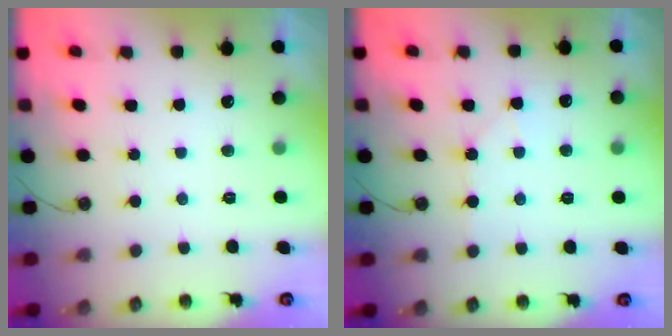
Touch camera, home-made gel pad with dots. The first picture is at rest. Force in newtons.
{"total": 4.9, "press": 4.8, "slide": 0.8}